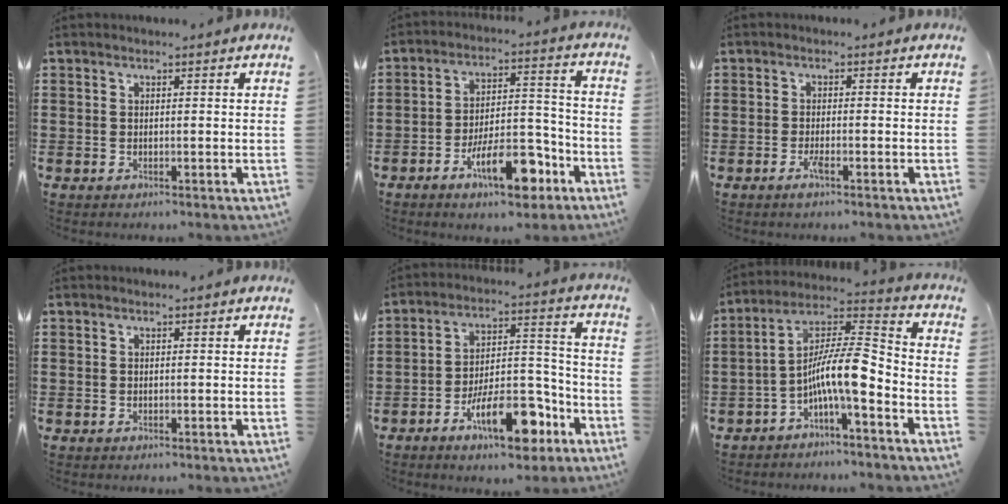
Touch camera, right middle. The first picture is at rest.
{"total": 11.4, "force": [-6.3, 4.1, 8.5], "torque": [-0.136, 0.015, -0.110]}
{"total": 2.0, "force": [-1.1, 0.3, 1.7], "torque": [-0.037, -0.004, -0.022]}
{"total": 0.0}
{"total": 12.8, "force": [-7.3, 4.8, 9.4], "torque": [-0.154, 0.021, -0.130]}
{"total": 10.2, "force": [-3.7, 2.1, 9.3], "torque": [-0.185, -0.004, -0.075]}